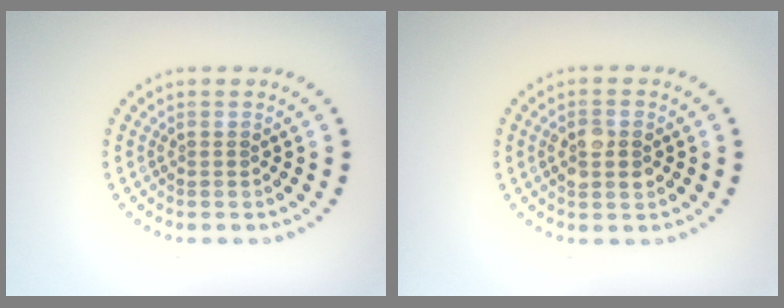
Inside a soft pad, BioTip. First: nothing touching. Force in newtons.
{"total": 2.7, "press": 2.7, "slide": 0.2}